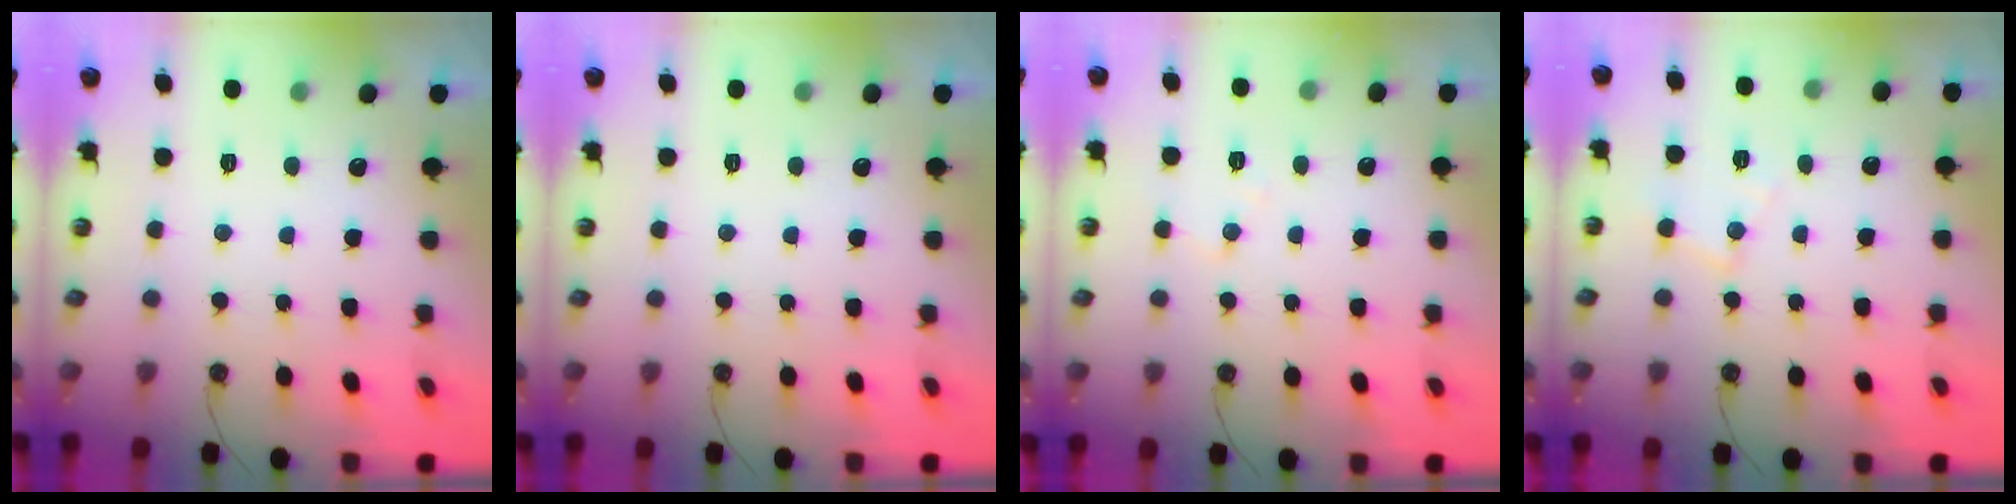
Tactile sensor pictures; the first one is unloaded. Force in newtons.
{"total": 0.0}
{"total": 8.1, "press": 8.1, "slide": 0.9}
{"total": 7.2, "press": 7.2, "slide": 0.4}